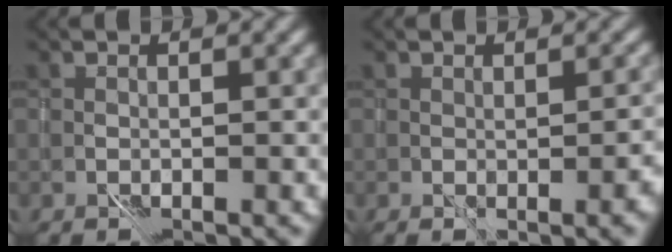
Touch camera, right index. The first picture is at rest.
{"total": 2.2, "force": [0.2, 0.5, 2.1], "torque": [-0.020, 0.005, 0.015]}